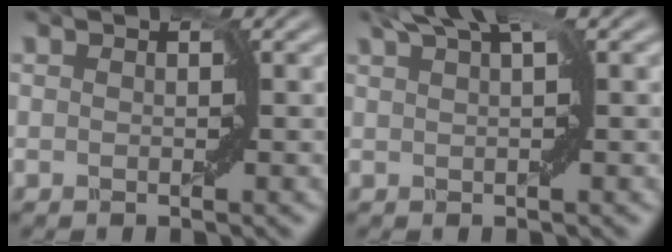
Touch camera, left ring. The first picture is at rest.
{"total": 2.4, "force": [1.5, 0.1, 1.8], "torque": [-0.033, 0.006, 0.022]}